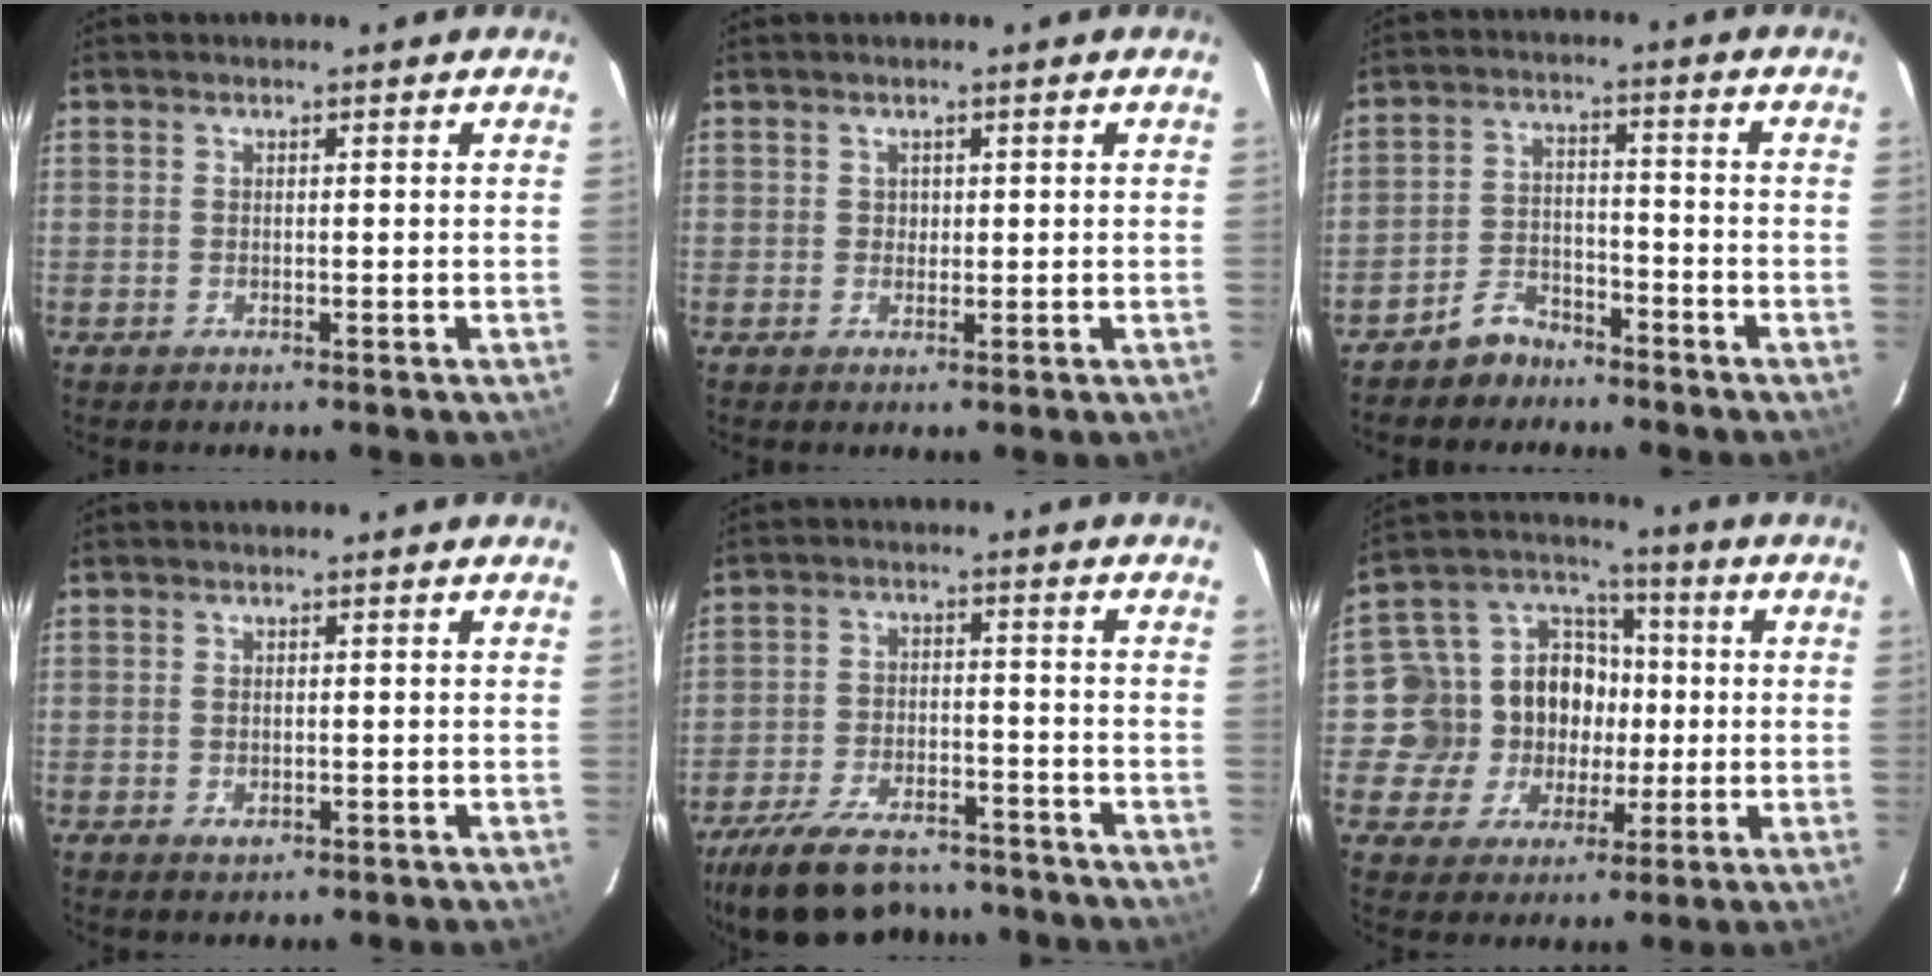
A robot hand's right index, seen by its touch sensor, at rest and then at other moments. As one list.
[{"total": 1.1, "force": [0.3, 1.1, 0.1], "torque": [0.004, 0.004, 0.004]}, {"total": 6.0, "force": [-4.9, 3.3, 1.1], "torque": [-0.034, 0.020, -0.083]}, {"total": 1.7, "force": [-0.2, 1.3, 1.1], "torque": [-0.018, -0.001, -0.002]}, {"total": 18.7, "force": [-15.0, 7.6, 8.2], "torque": [-0.187, -0.003, -0.230]}, {"total": 15.2, "force": [-0.8, 13.9, 6.2], "torque": [-0.147, 0.046, -0.009]}]